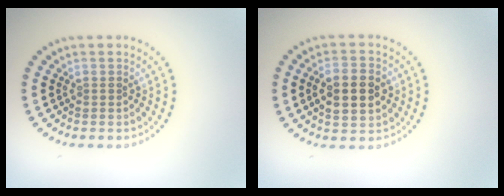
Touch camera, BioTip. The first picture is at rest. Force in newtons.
{"total": 4.6, "press": 4.6, "slide": 0.4}